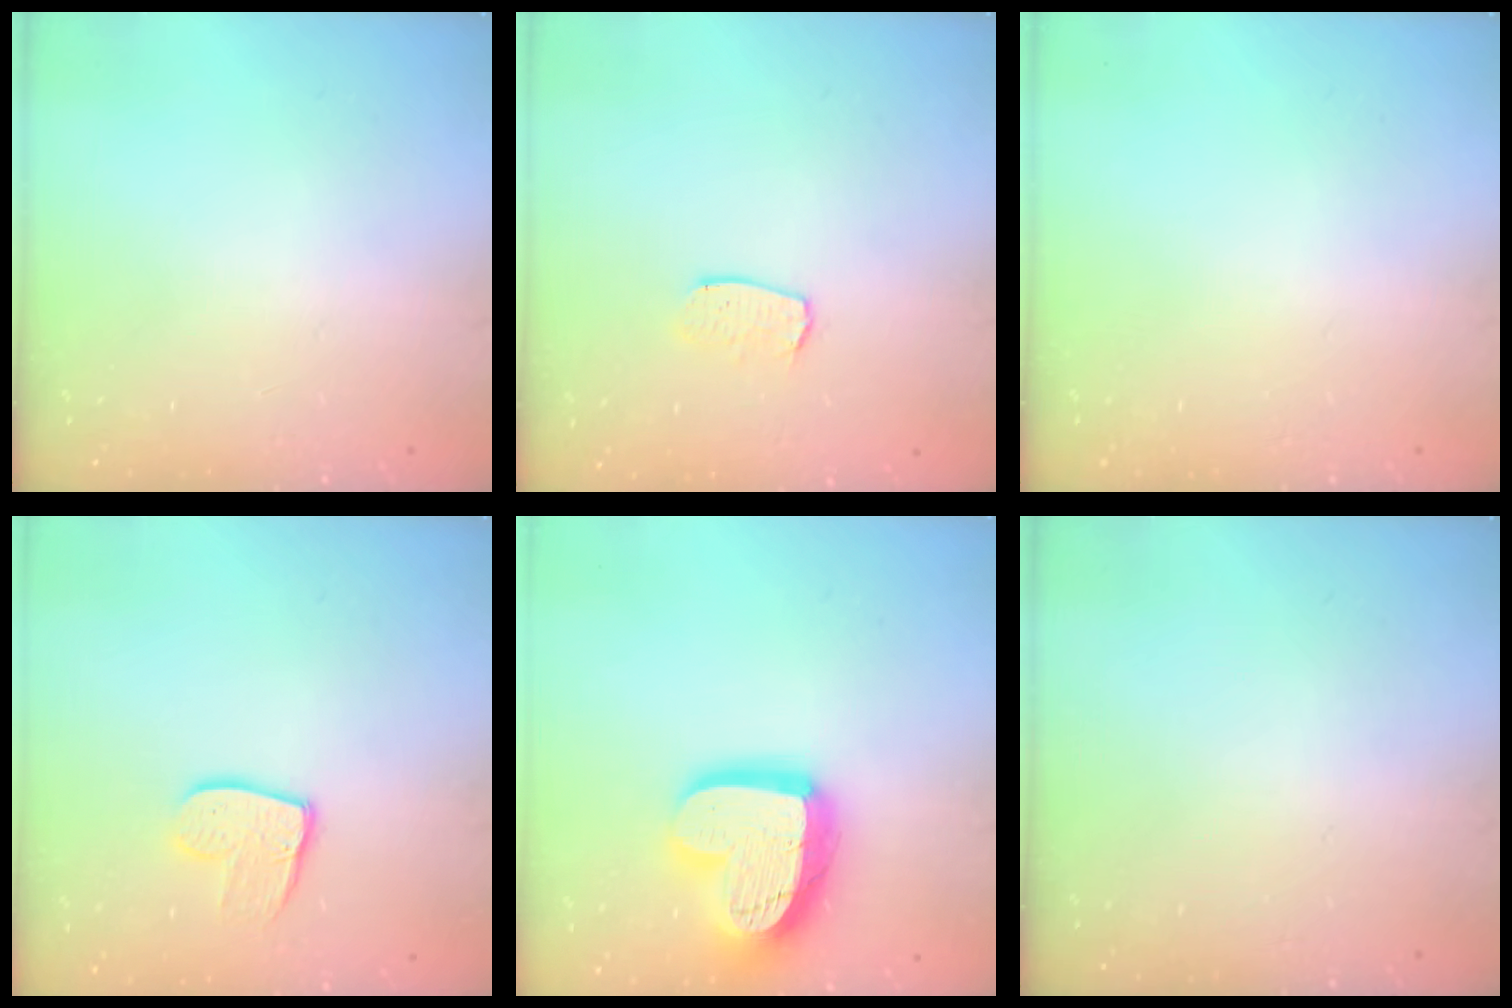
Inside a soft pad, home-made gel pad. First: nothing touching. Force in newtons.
{"total": 5.8, "press": 5.8, "slide": 0.4}
{"total": 0.0}
{"total": 10.0, "press": 9.9, "slide": 0.7}
{"total": 18.7, "press": 18.6, "slide": 1.5}
{"total": 0.0}